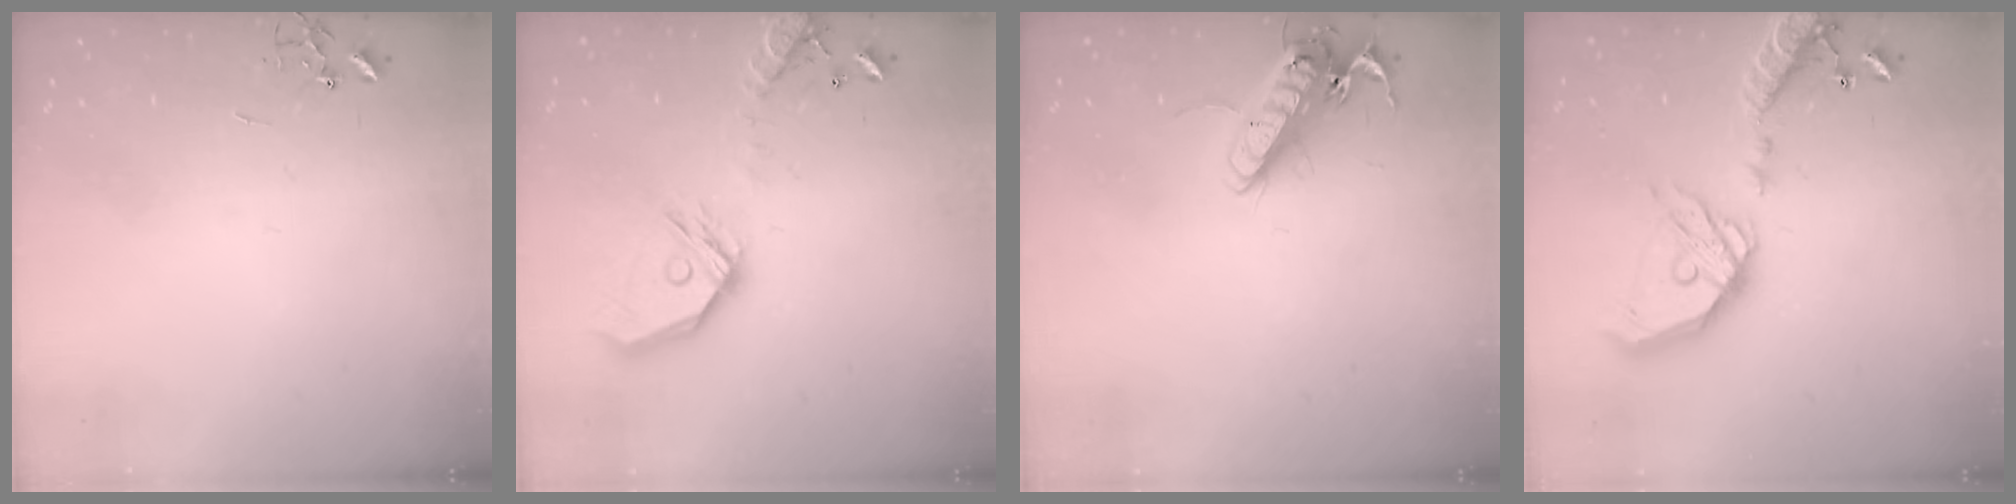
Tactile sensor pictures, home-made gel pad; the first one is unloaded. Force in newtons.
{"total": 17.0, "press": 16.8, "slide": 2.7}
{"total": 15.0, "press": 14.7, "slide": 2.5}
{"total": 21.8, "press": 21.5, "slide": 3.7}